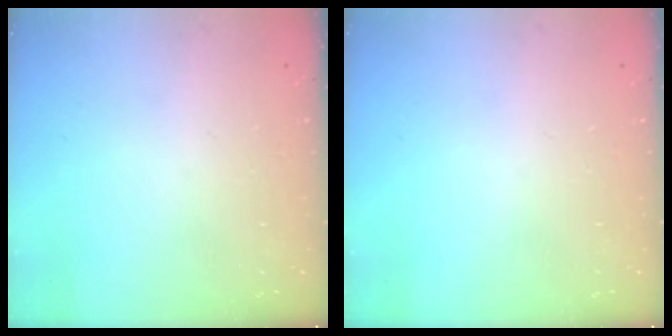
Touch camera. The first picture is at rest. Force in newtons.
{"total": 0.0}